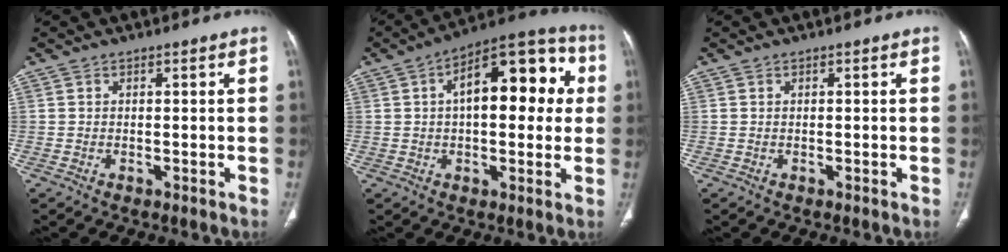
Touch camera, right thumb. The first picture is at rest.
{"total": 18.5, "force": [3.6, 9.0, 15.8], "torque": [-0.184, 0.035, 0.043]}
{"total": 0.0}